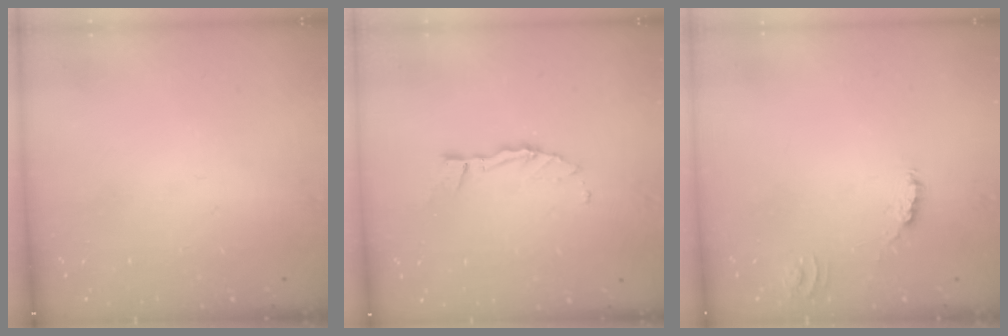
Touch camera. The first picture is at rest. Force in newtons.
{"total": 5.1, "press": 5.1, "slide": 0.4}
{"total": 2.7, "press": 2.7, "slide": 0.2}